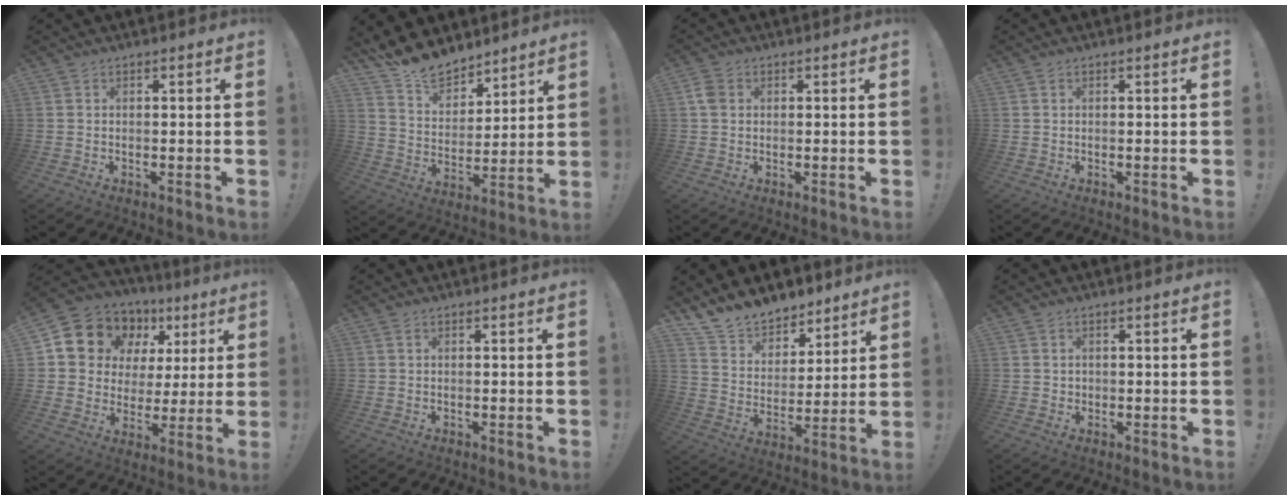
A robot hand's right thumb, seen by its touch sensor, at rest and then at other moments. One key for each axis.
{"total": 12.9, "fx": 11.9, "fy": 4.4, "fz": 2.3, "tx": -0.062, "ty": -0.101, "tz": 0.225}
{"total": 3.9, "fx": 1.0, "fy": 2.9, "fz": 2.5, "tx": -0.048, "ty": 0.005, "tz": 0.018}
{"total": 0.0}
{"total": 11.9, "fx": 6.8, "fy": 9.1, "fz": 3.5, "tx": -0.056, "ty": -0.052, "tz": 0.138}
{"total": 0.0}
{"total": 12.4, "fx": 11.0, "fy": 5.4, "fz": 1.6, "tx": -0.041, "ty": -0.096, "tz": 0.209}
{"total": 1.2, "fx": 0.2, "fy": 1.1, "fz": 0.1, "tx": 0.006, "ty": 0.001, "tz": 0.001}